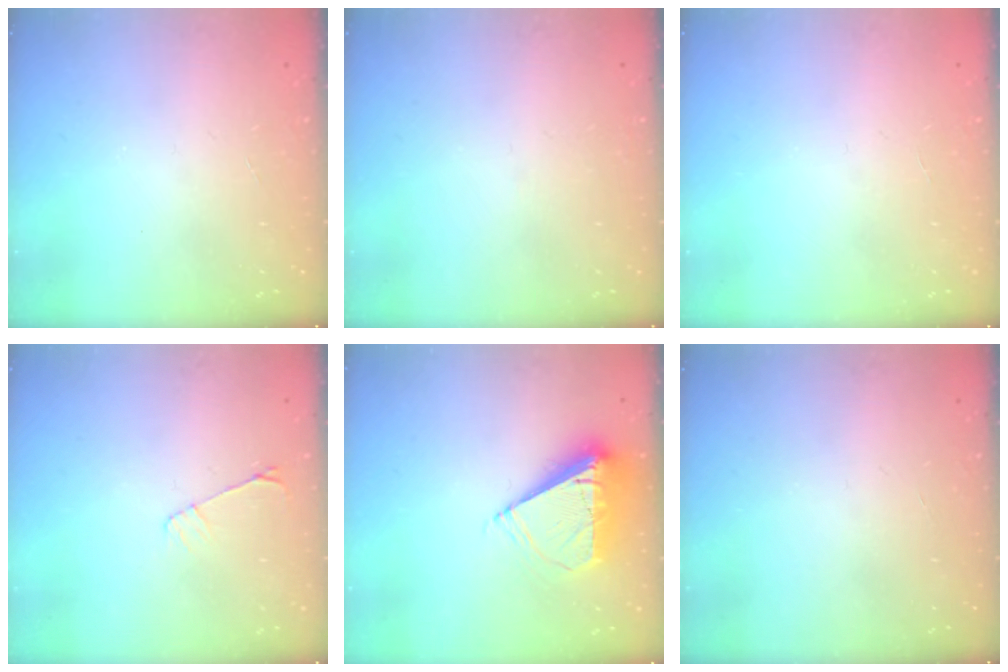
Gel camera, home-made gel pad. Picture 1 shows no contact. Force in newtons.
{"total": 2.7, "press": 2.6, "slide": 0.5}
{"total": 0.0}
{"total": 5.4, "press": 5.4, "slide": 0.6}
{"total": 9.6, "press": 9.6, "slide": 1.0}
{"total": 0.0}